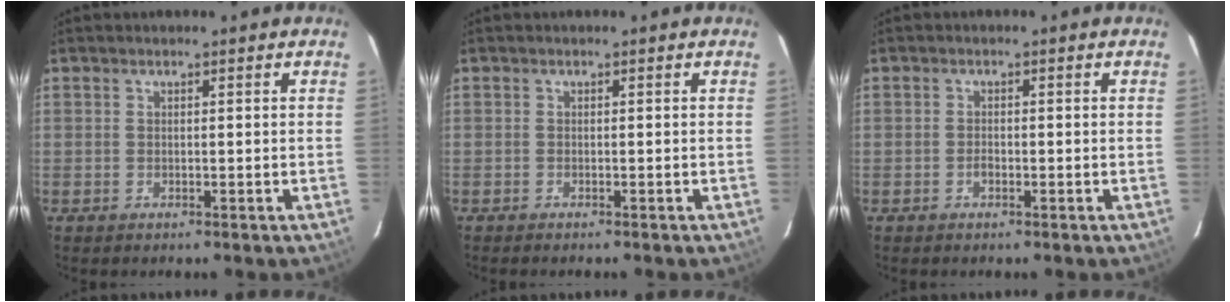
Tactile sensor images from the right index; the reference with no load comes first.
{"total": 0.8, "force": [-0.7, 0.1, 0.3], "torque": [-0.006, -0.002, -0.012]}
{"total": 1.0, "force": [-0.6, 0.5, 0.5], "torque": [-0.010, 0.004, -0.012]}